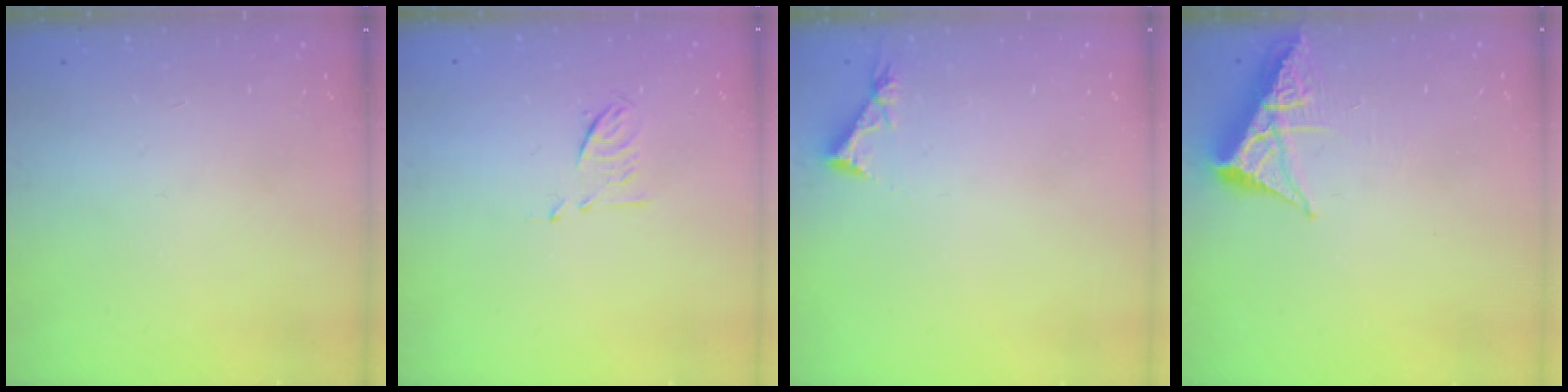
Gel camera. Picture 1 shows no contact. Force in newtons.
{"total": 6.6, "press": 6.5, "slide": 1.1}
{"total": 3.8, "press": 3.7, "slide": 0.4}
{"total": 6.0, "press": 5.9, "slide": 0.8}